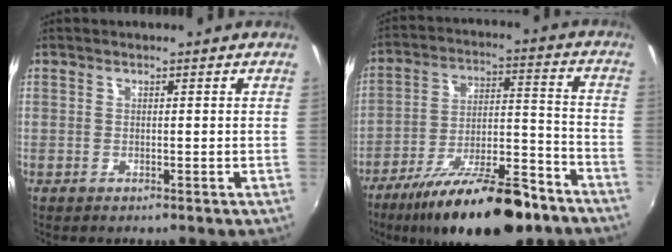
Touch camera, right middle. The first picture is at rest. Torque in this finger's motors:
{"motor_torque": [1.16, -0.98, 0.94, 0.17]}